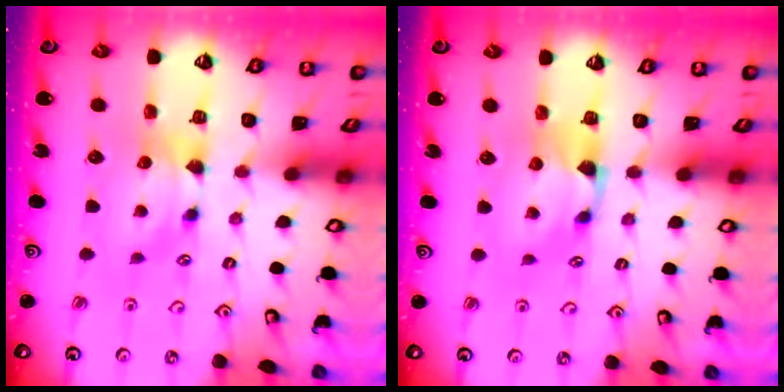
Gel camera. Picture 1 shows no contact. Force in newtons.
{"total": 1.1, "press": 0.1, "slide": 1.1}